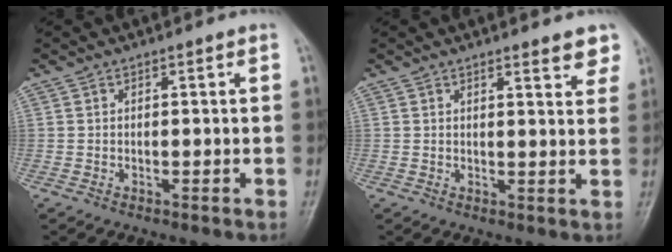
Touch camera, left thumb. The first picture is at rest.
{"total": 4.3, "force": [3.3, 1.2, 2.5], "torque": [-0.012, -0.017, 0.034]}